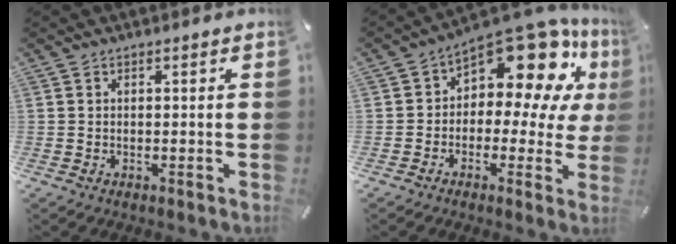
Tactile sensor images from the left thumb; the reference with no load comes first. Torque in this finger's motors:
{"motor_torque": [0.48, 1.05, 0.75, 0.25, 0.18]}